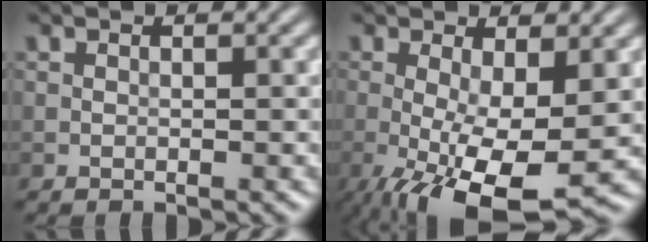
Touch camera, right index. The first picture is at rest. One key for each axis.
{"total": 10.1, "fx": -3.0, "fy": 3.0, "fz": 9.1, "tx": -0.166, "ty": -0.019, "tz": -0.044}